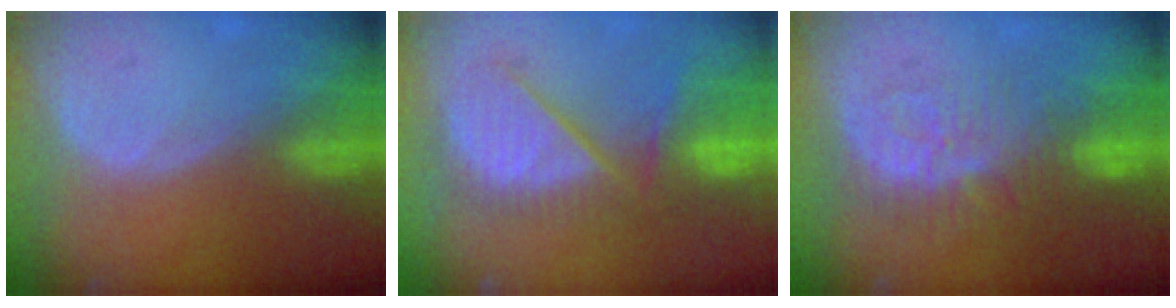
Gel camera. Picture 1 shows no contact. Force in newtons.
{"total": 9.7, "press": 9.3, "slide": 3.0}
{"total": 9.4, "press": 8.8, "slide": 3.3}